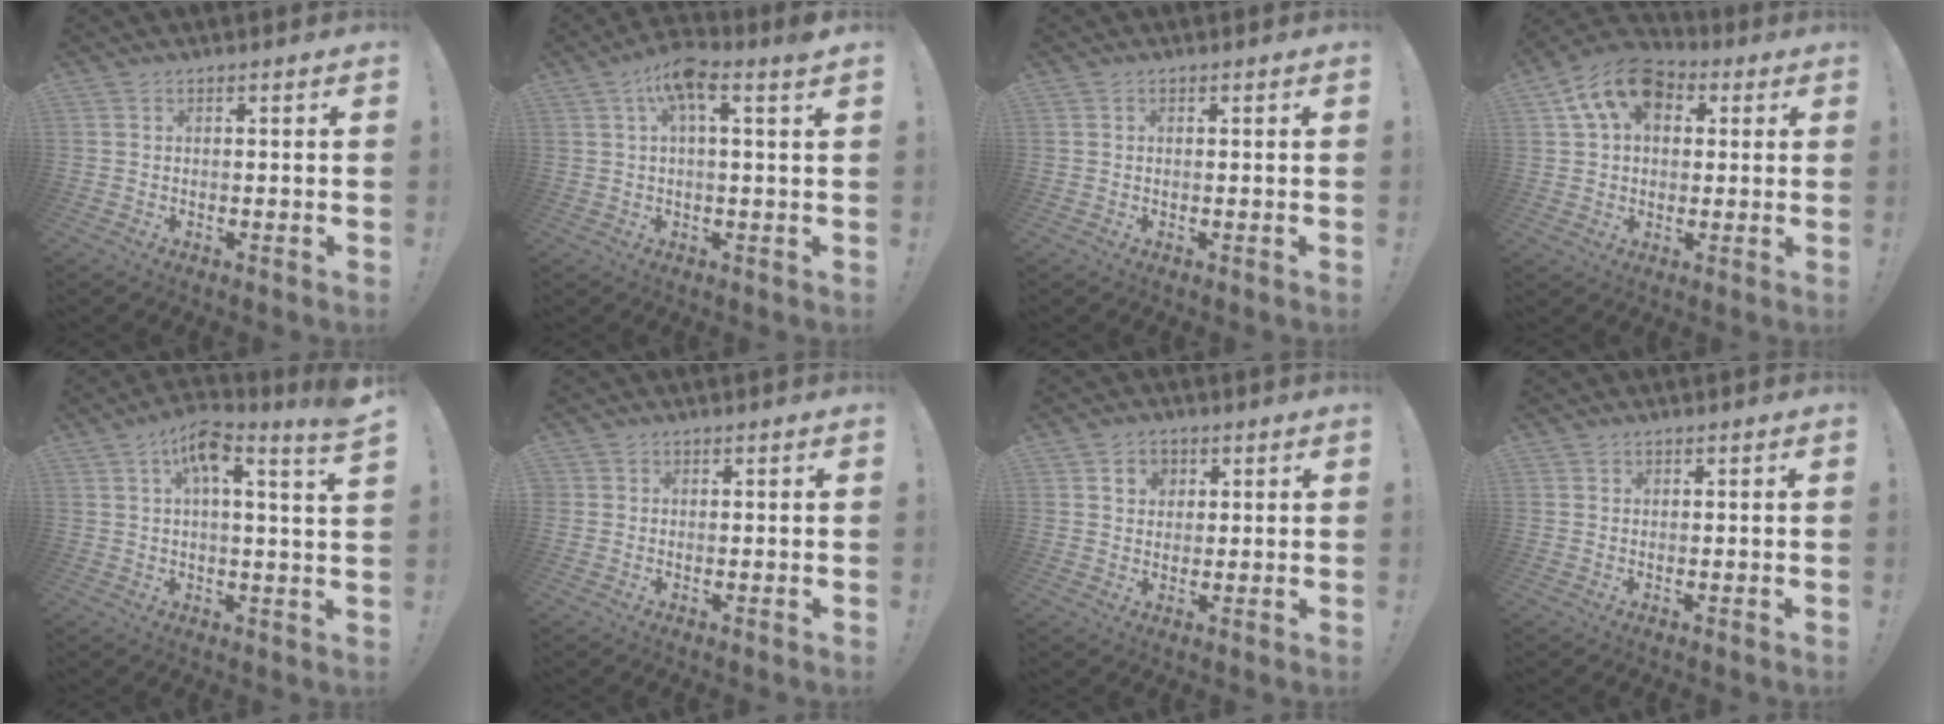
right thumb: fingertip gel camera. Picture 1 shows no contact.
{"total": 8.2, "force": [3.7, 1.5, 7.2], "torque": [-0.123, -0.013, 0.061]}
{"total": 0.0}
{"total": 13.5, "force": [5.6, 9.2, 8.1], "torque": [-0.129, -0.013, 0.106]}
{"total": 9.7, "force": [4.5, 1.6, 8.5], "torque": [-0.139, -0.019, 0.073]}
{"total": 0.8, "force": [0.1, 0.8, 0.0], "torque": [-0.006, 0.004, 0.005]}
{"total": 4.7, "force": [1.8, 4.0, 1.6], "torque": [-0.018, -0.001, 0.032]}
{"total": 0.5, "force": [0.4, 0.4, -0.1], "torque": [0.009, -0.003, 0.006]}